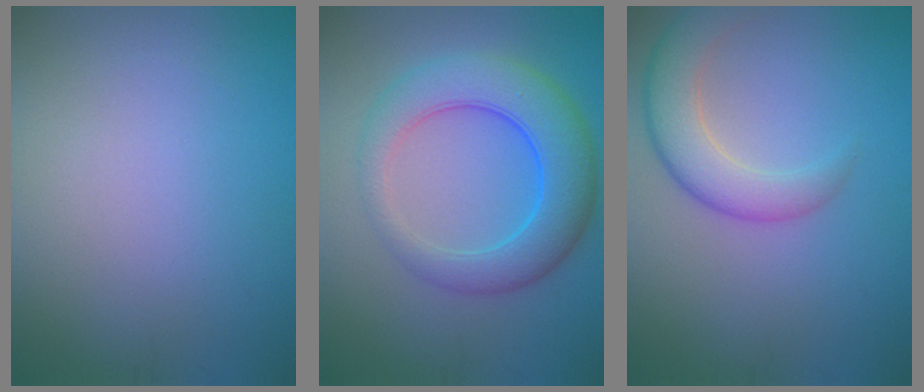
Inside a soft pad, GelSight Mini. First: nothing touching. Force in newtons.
{"total": 7.3, "press": 7.2, "slide": 0.4}
{"total": 4.6, "press": 4.6, "slide": 0.3}